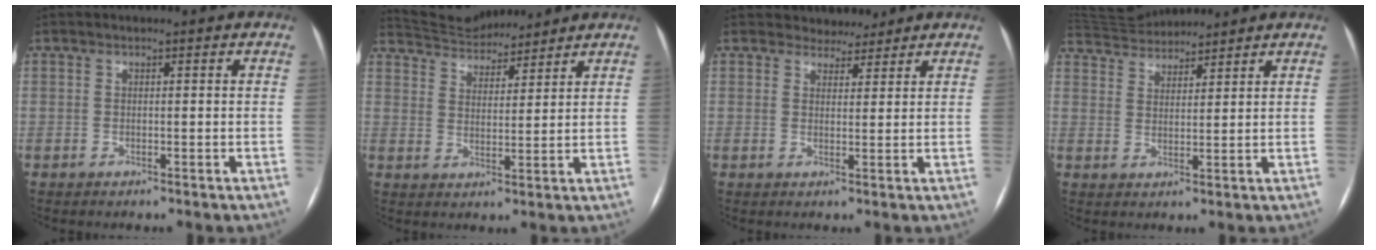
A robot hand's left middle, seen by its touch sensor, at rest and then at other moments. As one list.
[{"total": 9.3, "force": [9.1, 1.6, 1.4], "torque": [-0.033, 0.019, 0.157]}, {"total": 3.4, "force": [3.1, 1.4, -0.2], "torque": [0.005, 0.002, 0.045]}, {"total": 7.9, "force": [7.8, 1.0, 1.2], "torque": [-0.030, 0.027, 0.137]}]